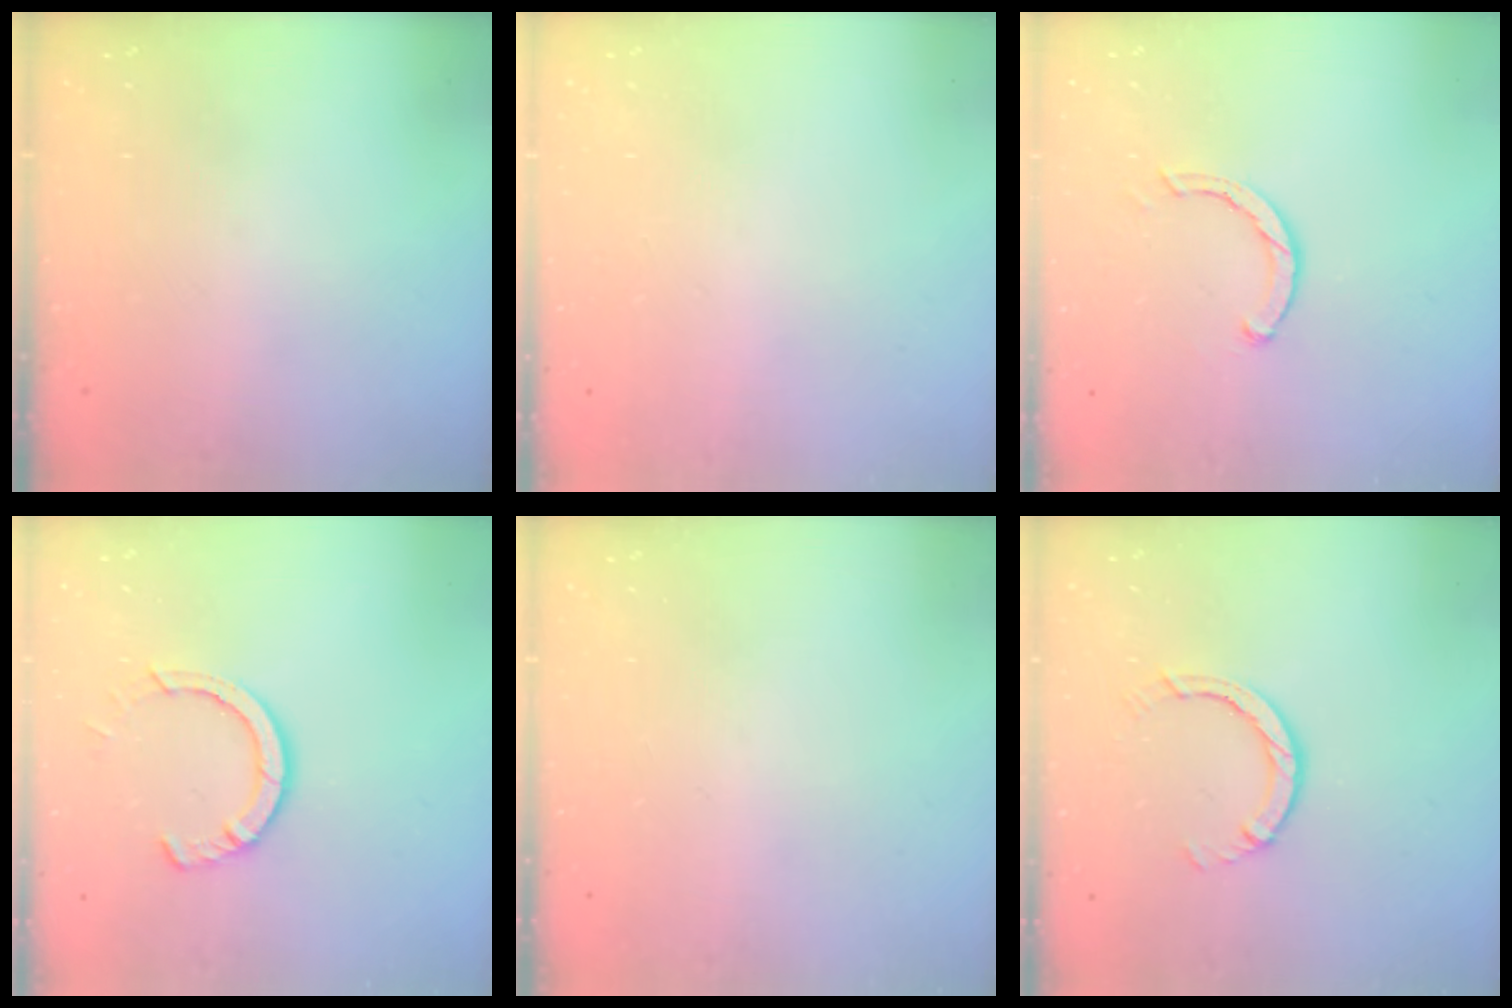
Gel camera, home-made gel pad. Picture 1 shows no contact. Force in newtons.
{"total": 2.6, "press": 2.6, "slide": 0.2}
{"total": 2.4, "press": 2.4, "slide": 0.1}
{"total": 7.5, "press": 7.4, "slide": 1.0}
{"total": 0.0}
{"total": 3.1, "press": 3.0, "slide": 0.5}